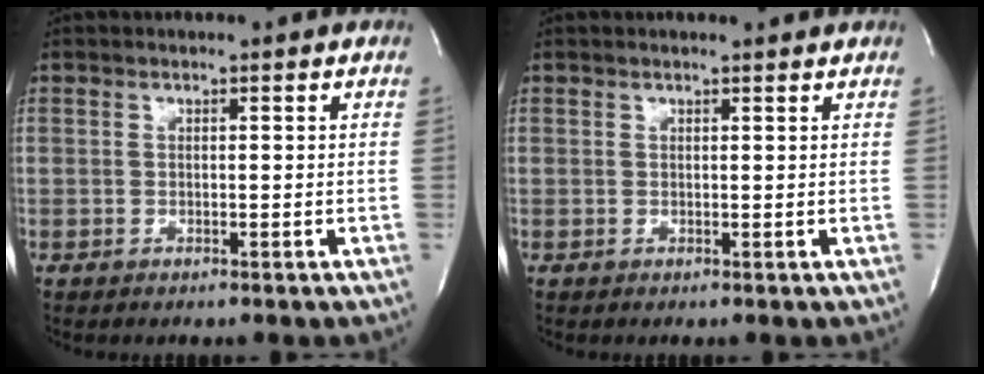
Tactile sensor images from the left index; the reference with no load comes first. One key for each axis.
{"total": 1.7, "fx": 1.7, "fy": 0.1, "fz": 0.4, "tx": -0.010, "ty": 0.003, "tz": 0.015}